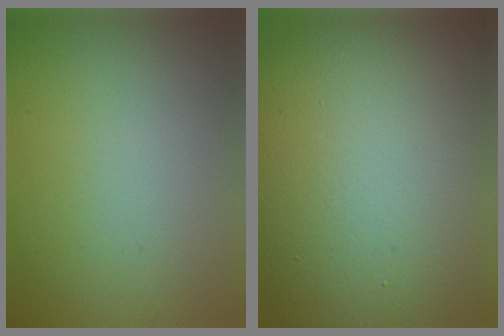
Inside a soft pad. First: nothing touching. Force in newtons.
{"total": 20.5, "press": 20.5, "slide": 1.4}